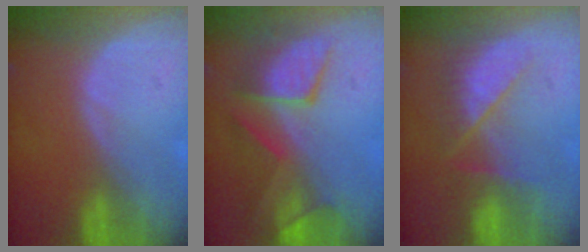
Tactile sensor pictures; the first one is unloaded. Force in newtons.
{"total": 8.2, "press": 7.9, "slide": 1.8}
{"total": 7.1, "press": 6.9, "slide": 1.2}